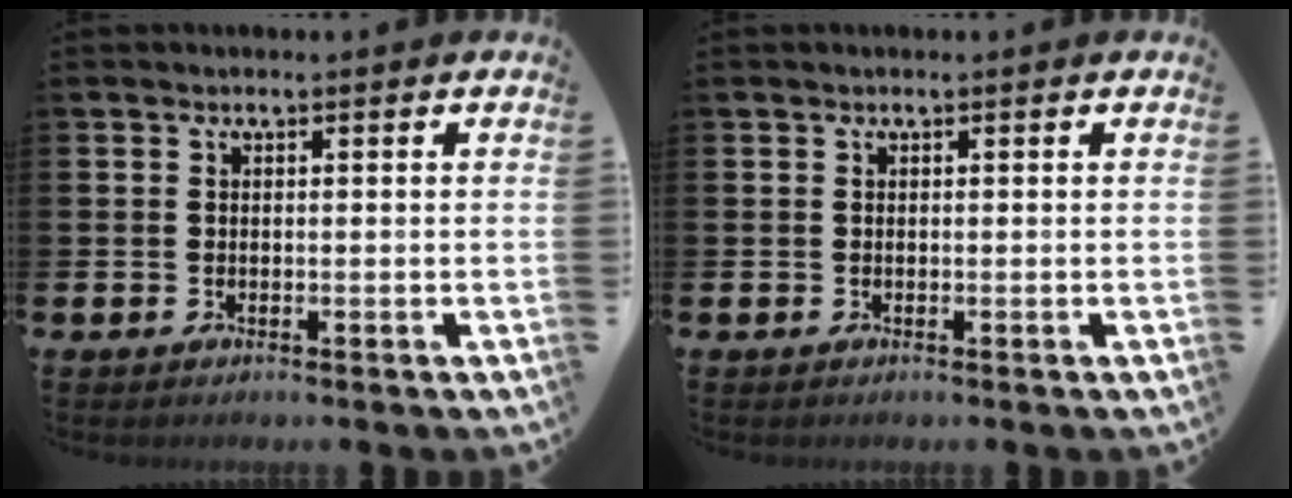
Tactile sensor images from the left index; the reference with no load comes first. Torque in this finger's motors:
{"motor_torque": [-0.08, 0.08, 0.00, 0.00]}